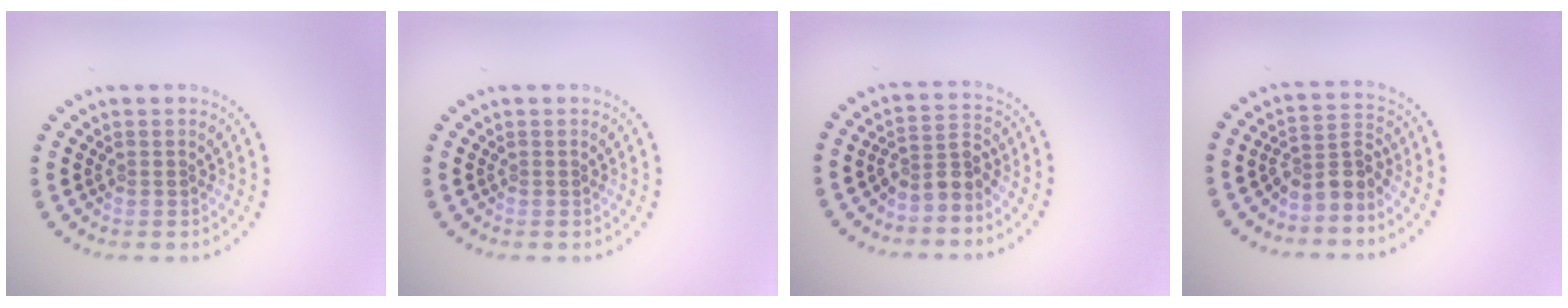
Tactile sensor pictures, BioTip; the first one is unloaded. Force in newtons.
{"total": 0.0}
{"total": 2.6, "press": 2.2, "slide": 1.5}
{"total": 2.8, "press": 2.1, "slide": 1.9}